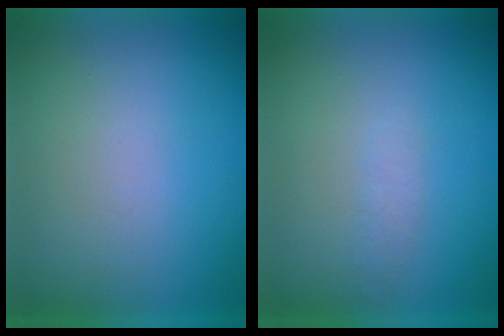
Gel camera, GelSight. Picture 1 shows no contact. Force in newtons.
{"total": 1.3}